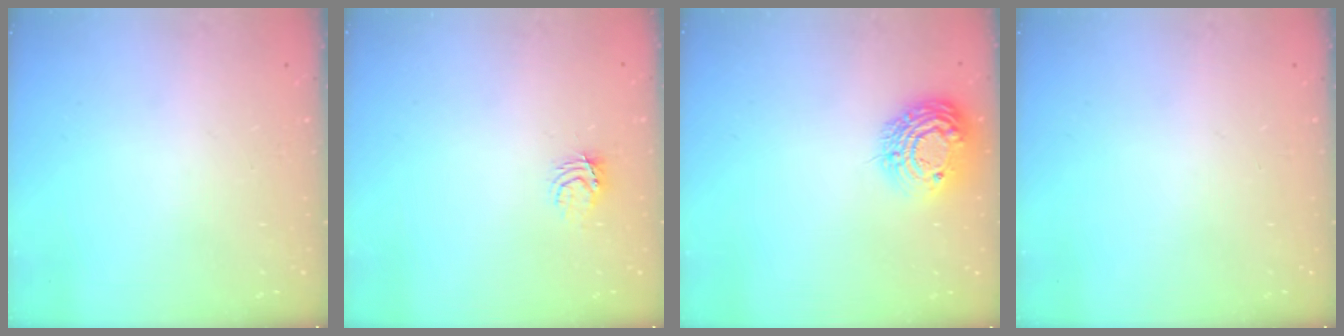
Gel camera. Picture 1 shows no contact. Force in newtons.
{"total": 3.9, "press": 3.9, "slide": 0.4}
{"total": 13.7, "press": 13.6, "slide": 1.1}
{"total": 0.0}